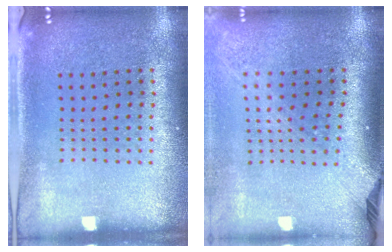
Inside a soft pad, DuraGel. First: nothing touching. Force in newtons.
{"total": 2.3, "press": 1.7, "slide": 1.6}